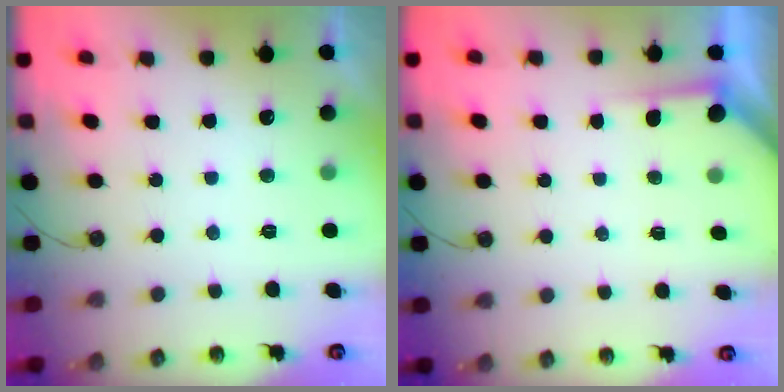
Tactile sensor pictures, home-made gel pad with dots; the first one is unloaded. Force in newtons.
{"total": 2.5, "press": 2.5, "slide": 0.3}